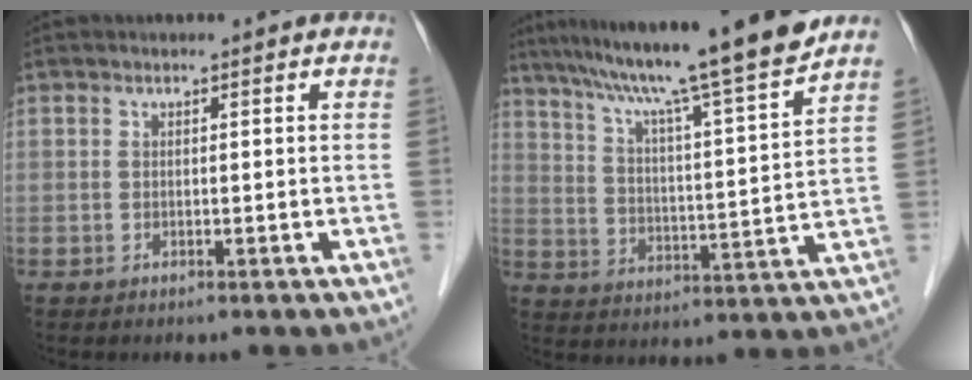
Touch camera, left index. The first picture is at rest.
{"total": 18.1, "force": [15.2, -1.6, 9.7], "torque": [-0.161, -0.008, 0.226]}